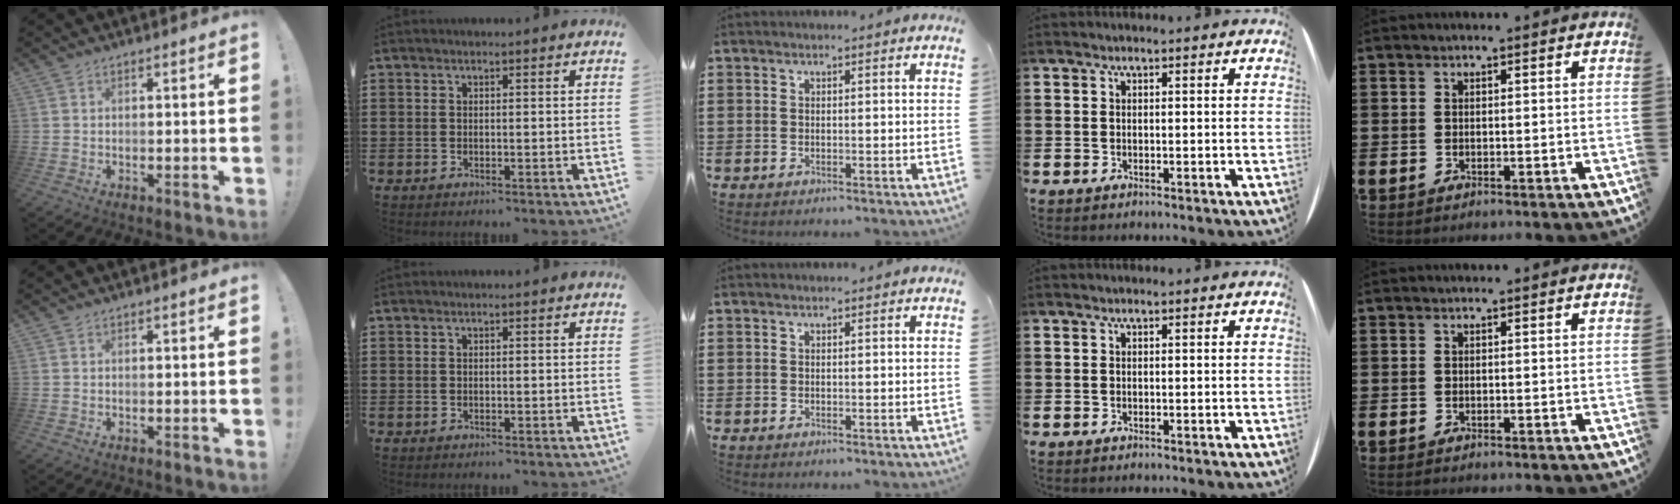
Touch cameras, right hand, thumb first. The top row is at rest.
{}